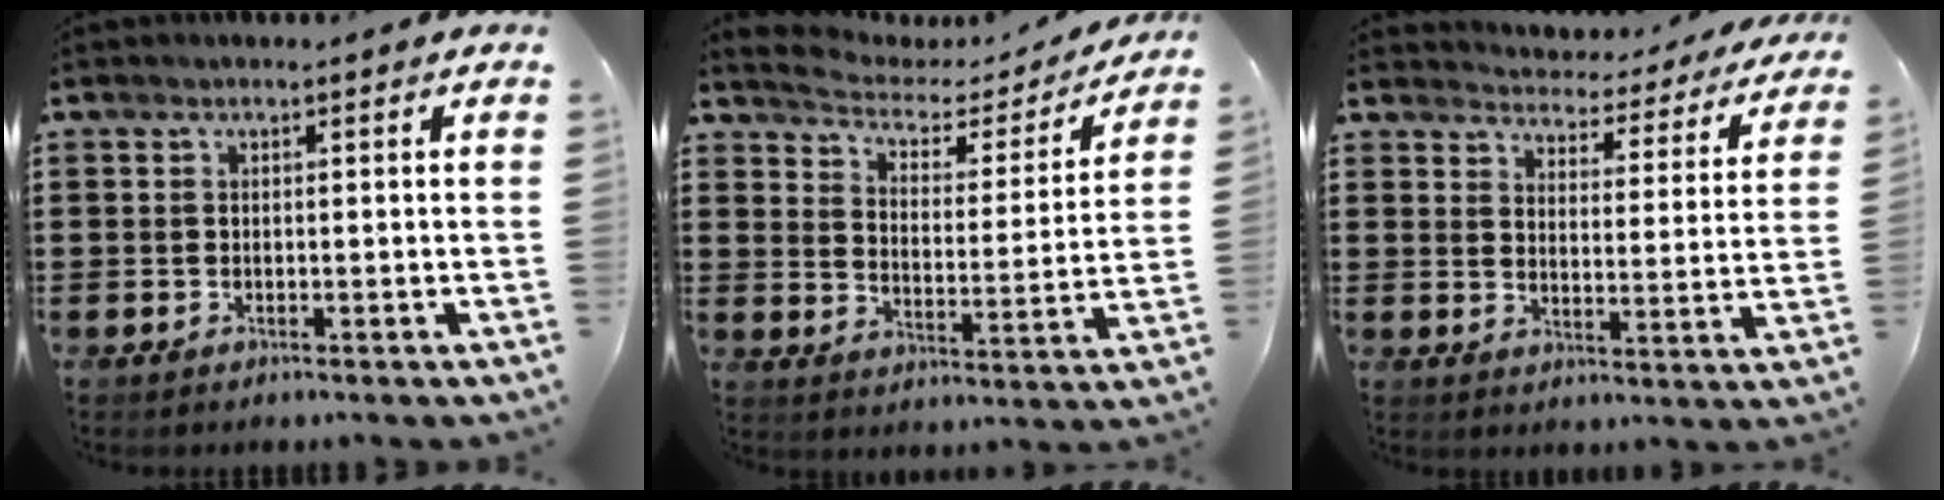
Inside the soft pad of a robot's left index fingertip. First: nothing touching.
{"total": 2.9, "force": [2.6, 1.0, 0.7], "torque": [-0.035, -0.024, 0.035]}
{"total": 3.5, "force": [3.5, 0.1, 0.0], "torque": [-0.025, -0.035, 0.055]}